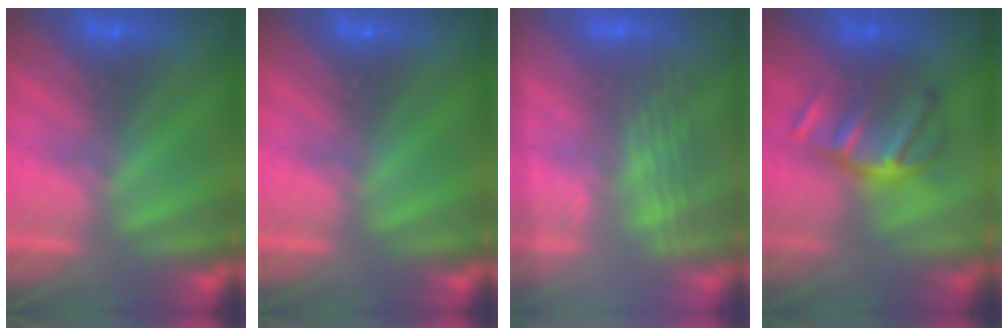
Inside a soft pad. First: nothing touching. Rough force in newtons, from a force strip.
{"total": 0.0}
{"total": 2.8}
{"total": 2.9}